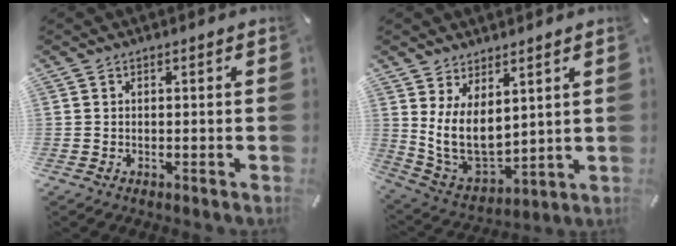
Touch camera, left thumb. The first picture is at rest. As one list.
[{"total": 11.1, "force": [3.9, 7.2, 7.5], "torque": [-0.156, -0.048, 0.080]}]